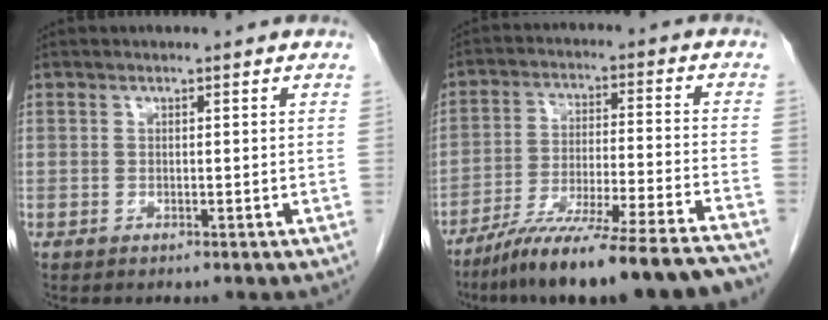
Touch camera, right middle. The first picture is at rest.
{"total": 19.9, "force": [-16.8, -0.2, 10.7], "torque": [-0.139, -0.027, -0.265]}